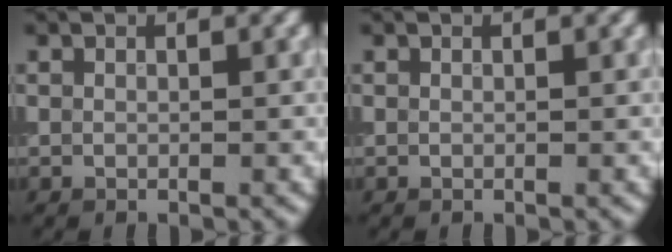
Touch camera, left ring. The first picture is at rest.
{"total": 0.0}